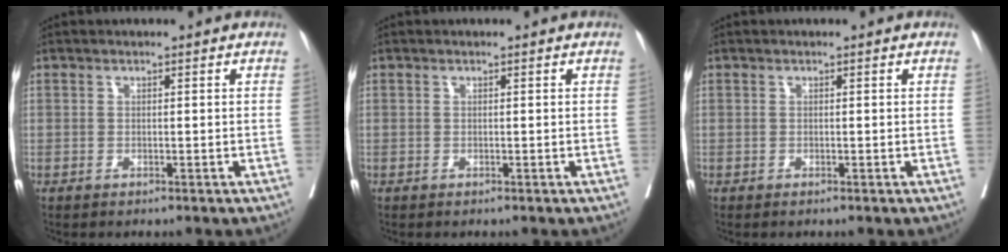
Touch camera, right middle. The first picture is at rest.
{"total": 0.0}
{"total": 0.0}